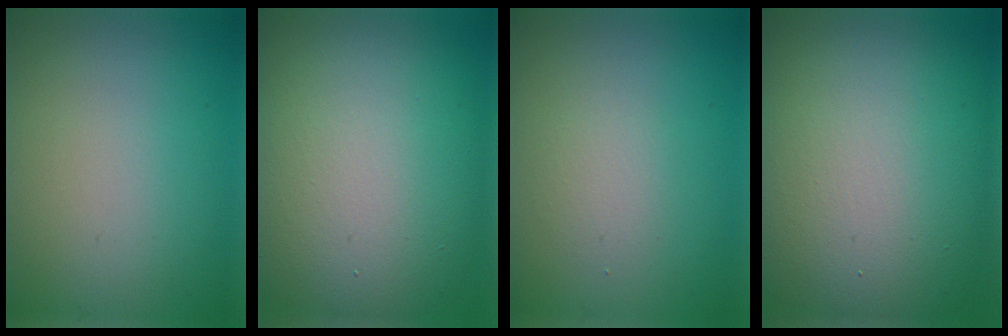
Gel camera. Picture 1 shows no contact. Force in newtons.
{"total": 14.9, "press": 14.9, "slide": 1.0}
{"total": 1.6, "press": 1.6, "slide": 0.1}
{"total": 16.3, "press": 16.2, "slide": 1.2}